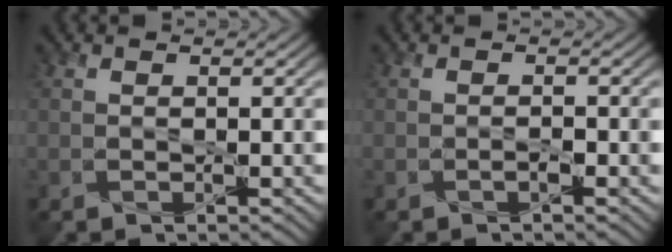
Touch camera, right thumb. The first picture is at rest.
{"total": 0.7, "force": [-0.5, 0.2, 0.5], "torque": [-0.010, 0.001, -0.008]}